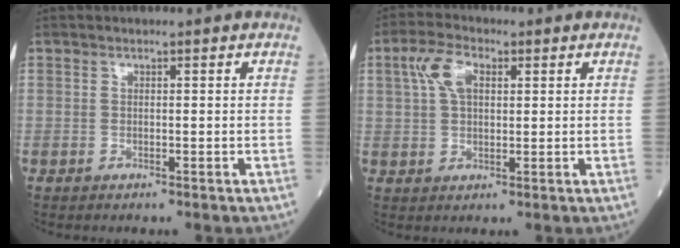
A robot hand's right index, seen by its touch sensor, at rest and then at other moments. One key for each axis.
{"total": 5.8, "fx": 2.0, "fy": 2.8, "fz": 4.6, "tx": -0.101, "ty": 0.016, "tz": 0.039}